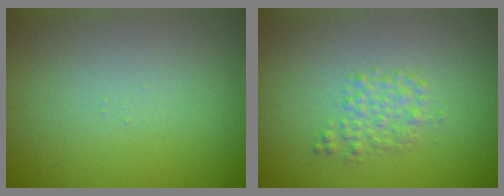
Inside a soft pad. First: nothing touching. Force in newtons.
{"total": 1.8, "press": 1.8, "slide": 0.0}